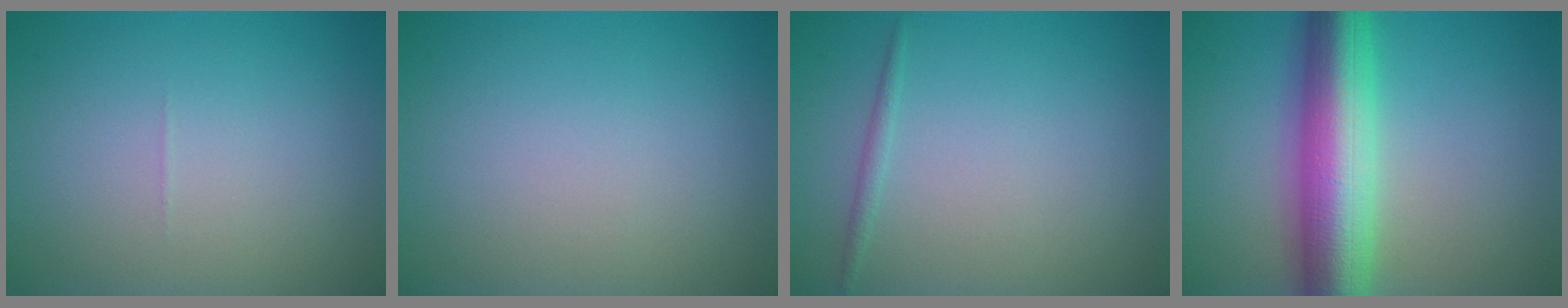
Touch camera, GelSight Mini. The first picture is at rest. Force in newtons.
{"total": 0.0}
{"total": 0.8, "press": 0.8, "slide": 0.1}
{"total": 10.1, "press": 10.1, "slide": 0.1}